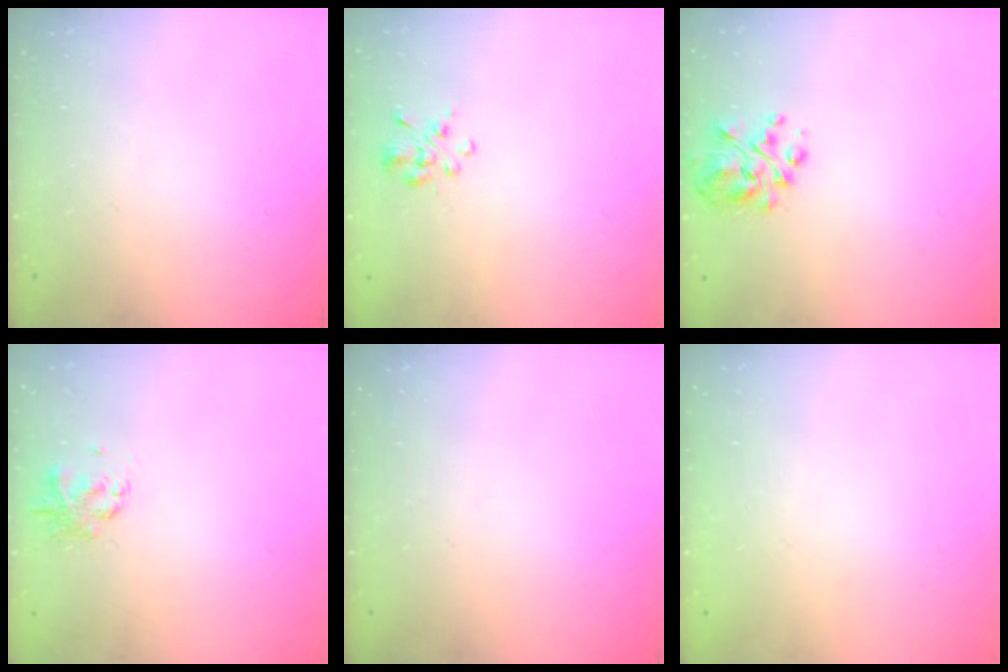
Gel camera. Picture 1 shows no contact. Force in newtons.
{"total": 2.6, "press": 2.4, "slide": 0.9}
{"total": 6.3, "press": 6.0, "slide": 1.8}
{"total": 1.9, "press": 1.9, "slide": 0.4}
{"total": 0.0}
{"total": 1.8, "press": 1.8, "slide": 0.2}